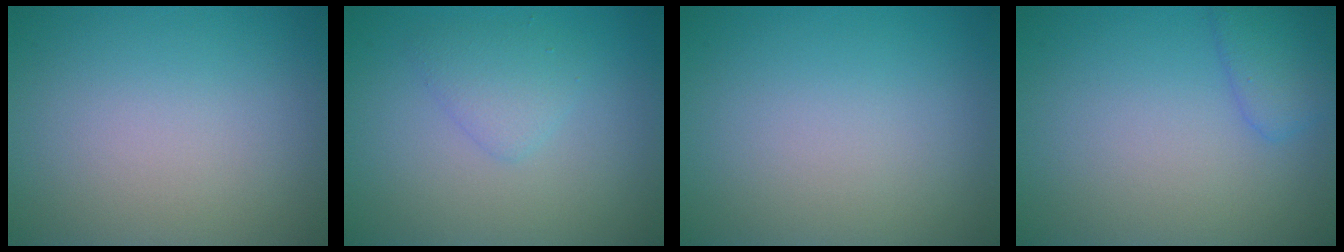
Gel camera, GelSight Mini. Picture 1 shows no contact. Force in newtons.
{"total": 1.8, "press": 1.8, "slide": 0.1}
{"total": 0.0}
{"total": 2.3, "press": 2.2, "slide": 0.2}